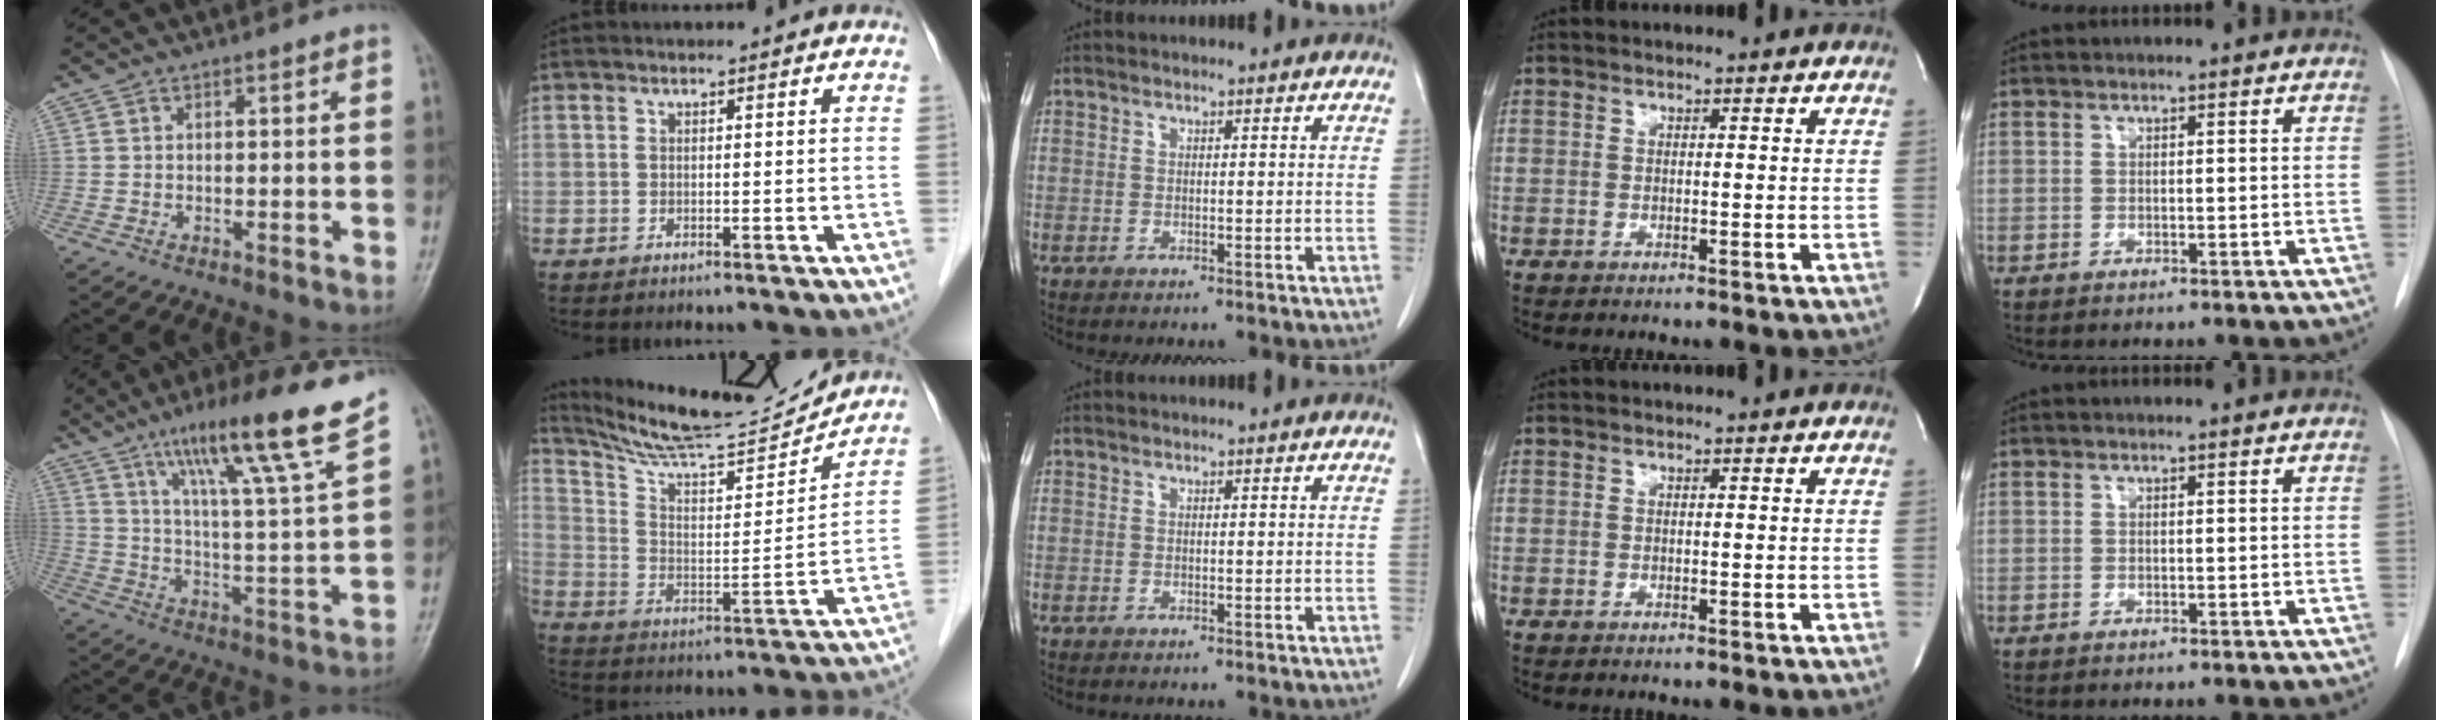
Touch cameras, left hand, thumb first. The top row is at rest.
{"thumb": {"total": 18.0, "force": [12.3, 0.0, 13.2], "torque": [-0.193, -0.062, 0.195]}, "index": {"total": 16.5, "force": [16.0, 0.2, 4.1], "torque": [-0.086, -0.016, 0.261]}}